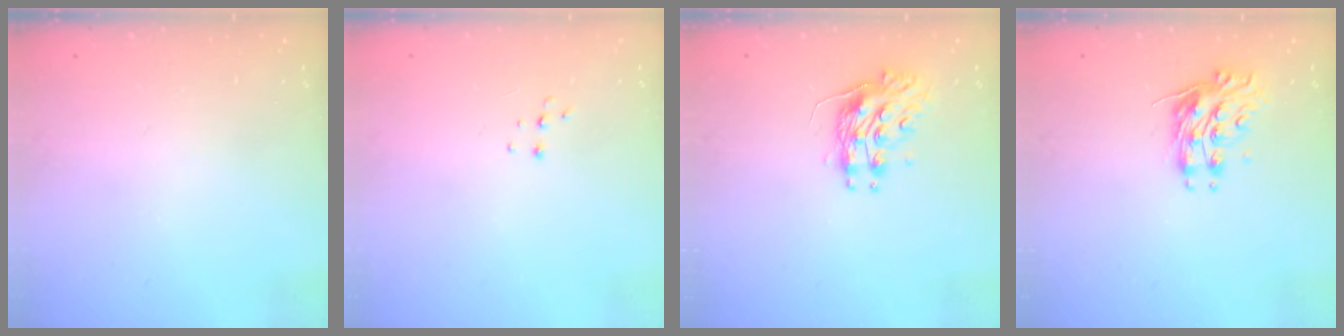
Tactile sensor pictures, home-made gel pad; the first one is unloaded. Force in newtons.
{"total": 3.7, "press": 3.7, "slide": 0.3}
{"total": 10.0, "press": 10.0, "slide": 0.0}
{"total": 10.4, "press": 10.4, "slide": 0.5}